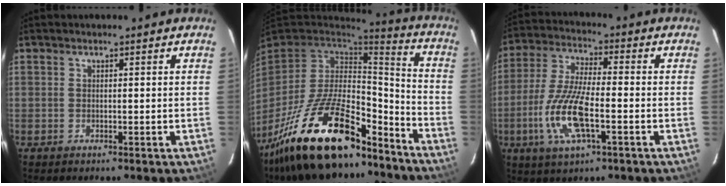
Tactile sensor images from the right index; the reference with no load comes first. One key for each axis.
{"total": 27.8, "fx": -18.9, "fy": 11.1, "fz": 17.1, "tx": -0.333, "ty": -0.014, "tz": -0.298}
{"total": 13.4, "fx": -4.2, "fy": 4.1, "fz": 12.1, "tx": -0.258, "ty": -0.008, "tz": -0.082}